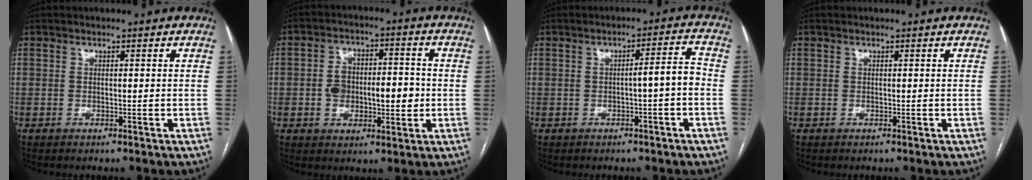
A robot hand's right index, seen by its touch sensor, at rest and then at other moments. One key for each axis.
{"total": 9.3, "fx": -0.9, "fy": 4.9, "fz": 7.8, "tx": -0.131, "ty": 0.024, "tz": -0.008}
{"total": 4.0, "fx": -1.0, "fy": 0.2, "fz": 3.9, "tx": -0.050, "ty": 0.014, "tz": -0.014}
{"total": 0.0}